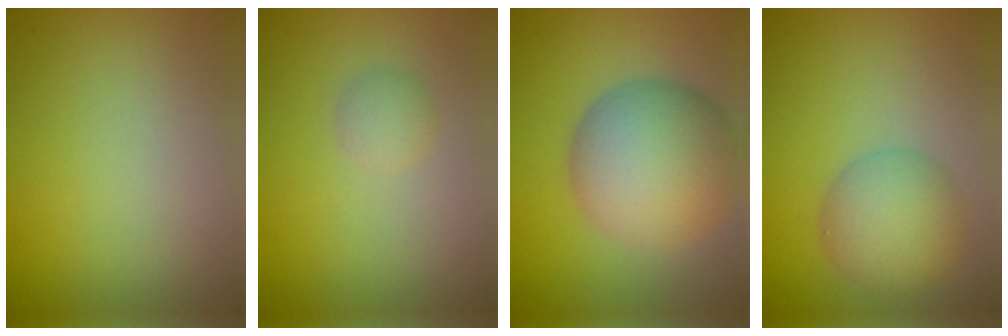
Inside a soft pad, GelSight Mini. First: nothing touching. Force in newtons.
{"total": 1.4, "press": 1.4, "slide": 0.0}
{"total": 9.4, "press": 9.4, "slide": 0.3}
{"total": 5.0, "press": 5.0, "slide": 0.2}